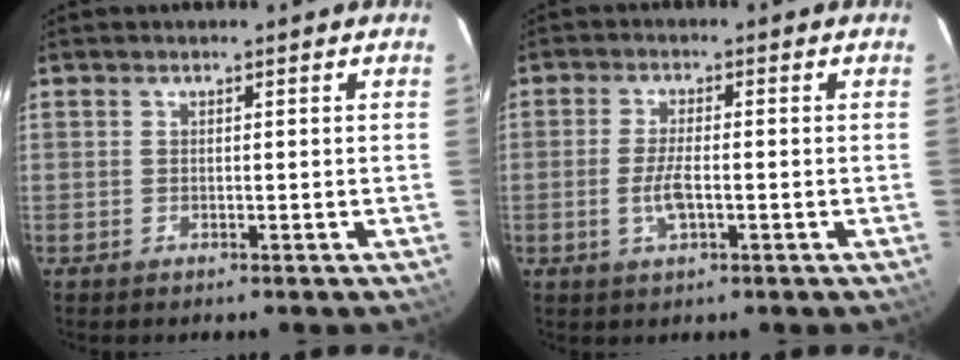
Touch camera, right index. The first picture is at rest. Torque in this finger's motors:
{"motor_torque": [-0.17, -0.03, 0.03, 0.02]}